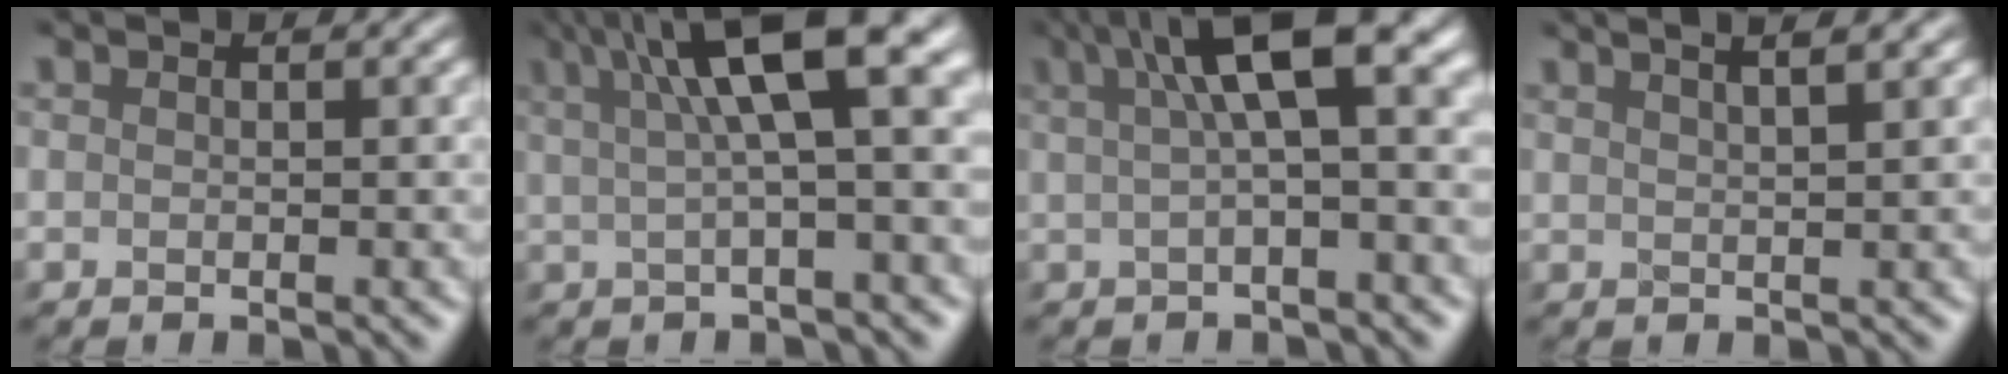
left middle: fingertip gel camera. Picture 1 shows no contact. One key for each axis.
{"total": 9.5, "fx": 3.0, "fy": 2.7, "fz": 8.6, "tx": -0.118, "ty": 0.025, "tz": 0.045}
{"total": 8.2, "fx": 2.4, "fy": 2.4, "fz": 7.4, "tx": -0.107, "ty": 0.024, "tz": 0.034}
{"total": 5.8, "fx": 3.7, "fy": 2.1, "fz": 3.9, "tx": -0.021, "ty": 0.041, "tz": 0.021}